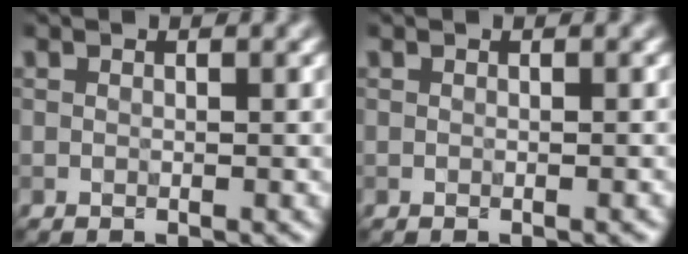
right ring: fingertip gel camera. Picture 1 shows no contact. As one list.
[{"total": 0.0}]